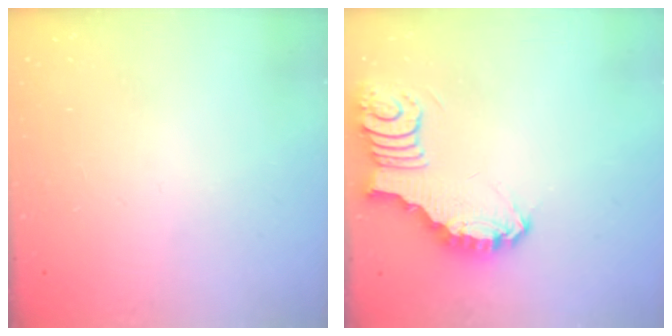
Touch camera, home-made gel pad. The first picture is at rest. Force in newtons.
{"total": 3.8, "press": 3.8, "slide": 0.3}